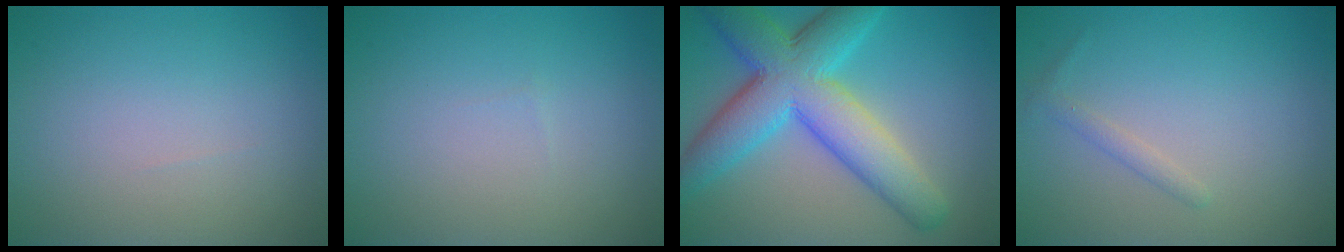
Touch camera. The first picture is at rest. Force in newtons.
{"total": 0.0}
{"total": 9.8, "press": 9.8, "slide": 0.4}
{"total": 1.1, "press": 1.1, "slide": 0.1}